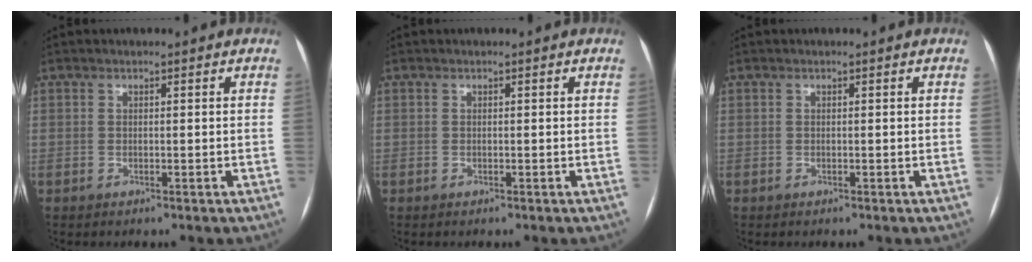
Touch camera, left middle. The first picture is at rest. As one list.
[{"total": 0.0}, {"total": 0.0}]